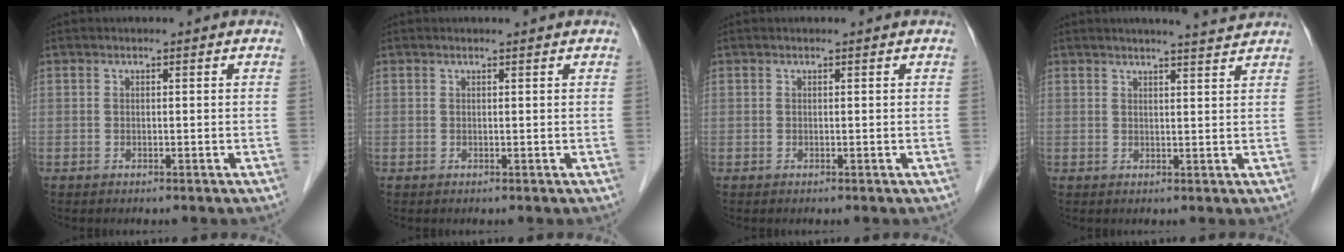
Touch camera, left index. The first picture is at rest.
{"total": 1.0, "force": [0.9, -0.1, 0.3], "torque": [-0.008, 0.005, 0.015]}
{"total": 0.5, "force": [0.5, 0.0, 0.2], "torque": [-0.004, 0.002, 0.007]}
{"total": 5.5, "force": [5.0, -0.6, 2.0], "torque": [-0.035, 0.003, 0.060]}